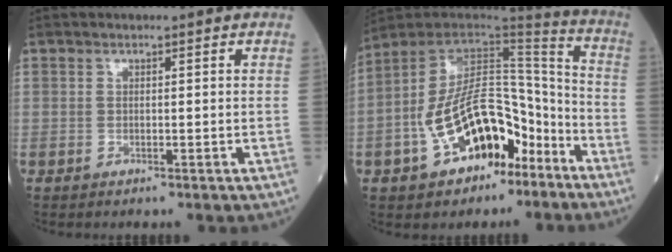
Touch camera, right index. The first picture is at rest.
{"total": 17.9, "force": [-7.7, 8.9, 13.5], "torque": [-0.240, 0.029, -0.120]}